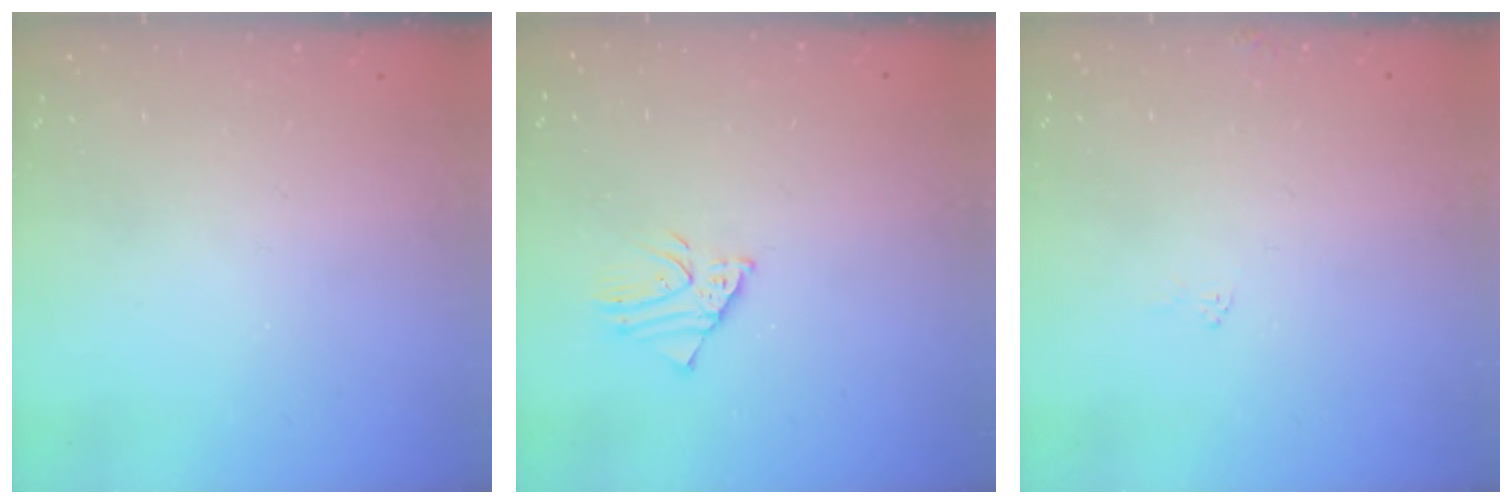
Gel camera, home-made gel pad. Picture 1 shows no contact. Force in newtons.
{"total": 2.6, "press": 2.6, "slide": 0.2}
{"total": 4.1, "press": 4.0, "slide": 0.2}